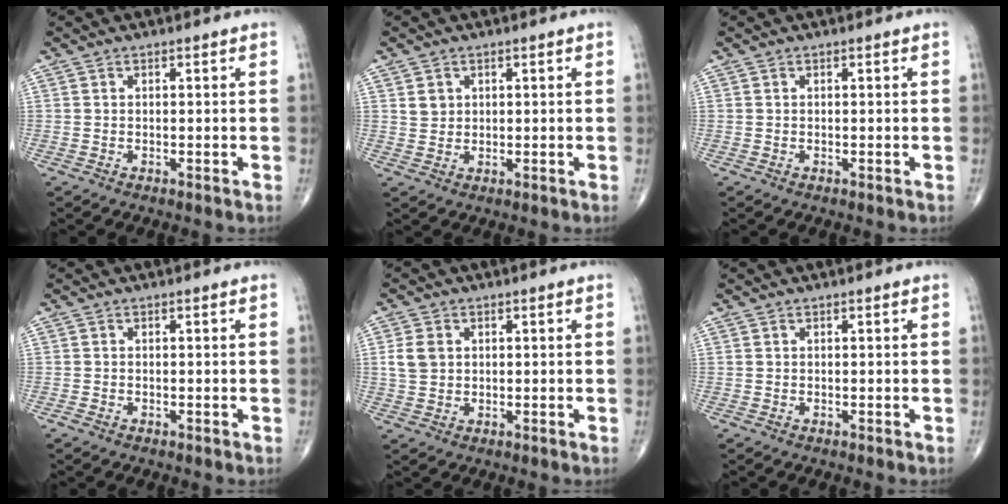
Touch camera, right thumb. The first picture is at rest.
{"total": 2.4, "force": [1.0, 2.1, 0.9], "torque": [-0.005, -0.008, 0.021]}
{"total": 0.0}
{"total": 0.5, "force": [-0.3, 0.3, 0.2], "torque": [-0.004, 0.000, -0.008]}
{"total": 4.2, "force": [0.8, 3.3, 2.4], "torque": [-0.042, 0.002, 0.018]}
{"total": 0.0}